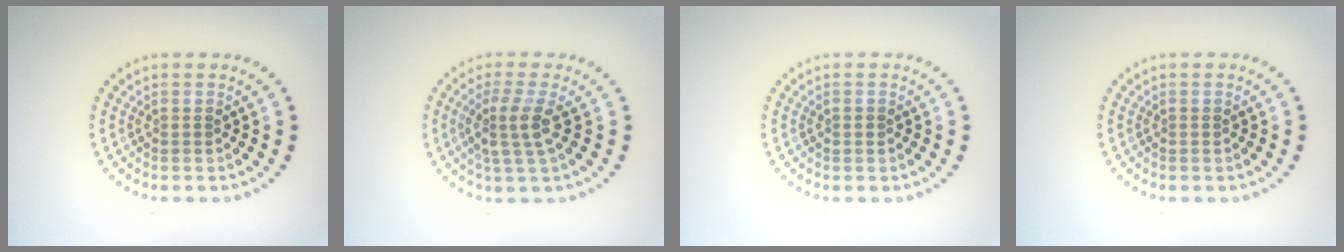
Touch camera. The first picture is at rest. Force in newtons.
{"total": 2.9, "press": 2.3, "slide": 1.8}
{"total": 0.6, "press": 0.6, "slide": 0.2}
{"total": 0.0}